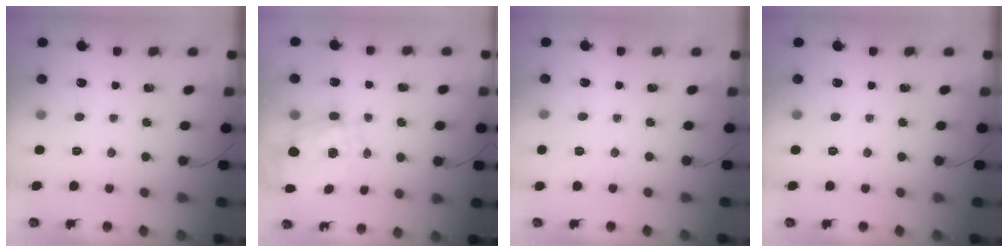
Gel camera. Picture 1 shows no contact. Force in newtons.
{"total": 2.3, "press": 2.1, "slide": 1.0}
{"total": 5.0, "press": 4.8, "slide": 1.5}
{"total": 0.0}